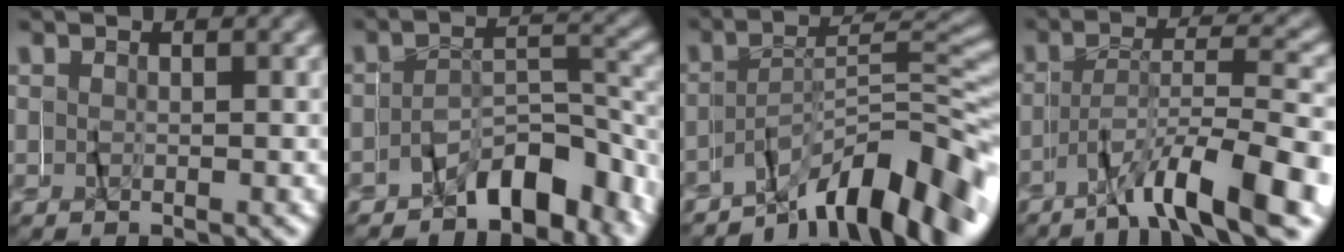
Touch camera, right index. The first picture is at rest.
{"total": 6.0, "force": [-5.8, 0.5, 1.3], "torque": [-0.016, -0.004, -0.089]}
{"total": 10.1, "force": [-8.1, 1.6, 5.8], "torque": [-0.081, -0.005, -0.125]}
{"total": 7.1, "force": [-5.1, 0.1, 5.0], "torque": [-0.084, -0.001, -0.084]}